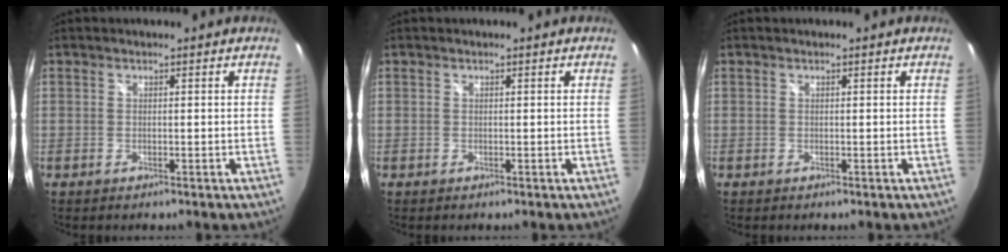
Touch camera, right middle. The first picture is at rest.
{"total": 0.0}
{"total": 0.0}